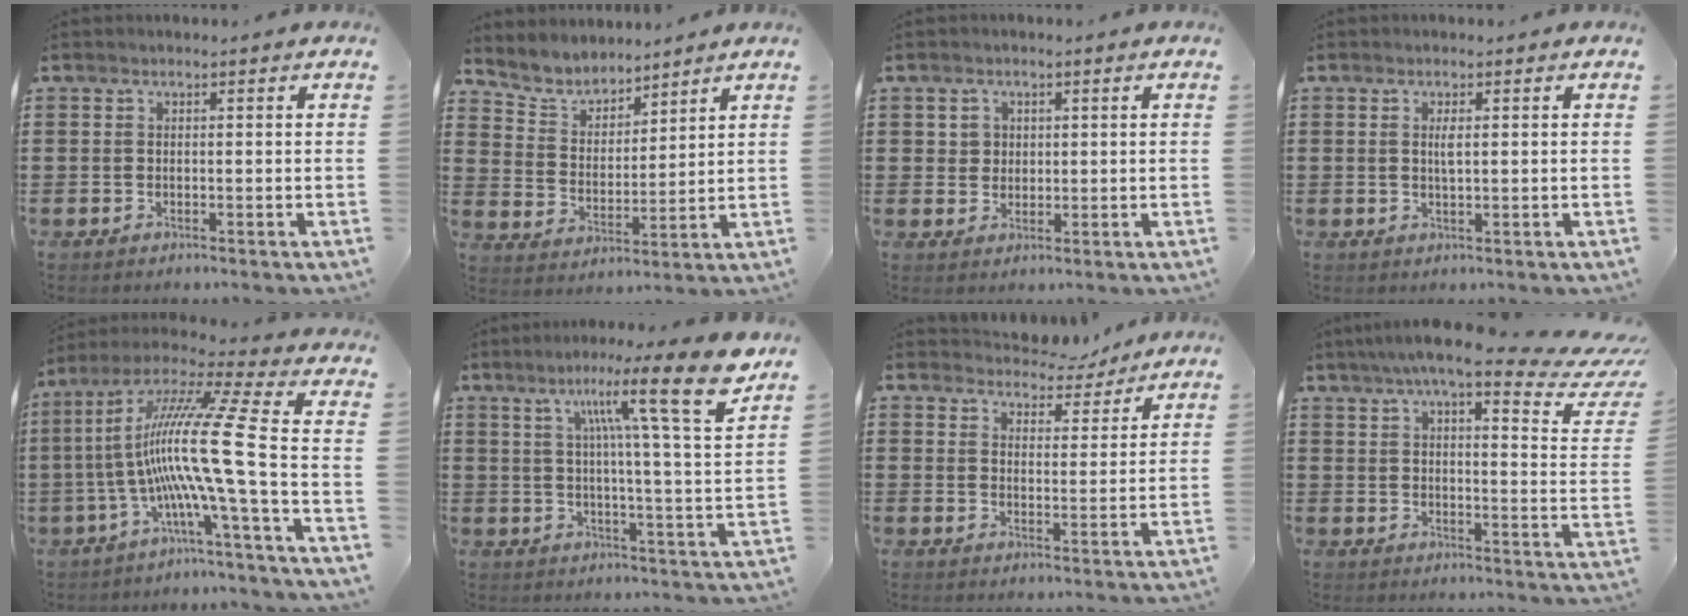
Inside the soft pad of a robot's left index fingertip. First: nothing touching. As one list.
[{"total": 5.5, "force": [5.1, 1.9, 0.1], "torque": [-0.035, -0.026, 0.091]}, {"total": 2.3, "force": [0.9, 2.1, 0.4], "torque": [-0.009, 0.005, 0.015]}, {"total": 1.7, "force": [0.4, 0.3, 1.6], "torque": [-0.033, 0.001, 0.005]}, {"total": 15.0, "force": [-3.3, 0.6, 14.6], "torque": [-0.315, -0.025, -0.084]}, {"total": 13.1, "force": [8.3, 0.2, 10.2], "torque": [-0.173, -0.040, 0.117]}, {"total": 5.2, "force": [5.1, 1.2, 0.3], "torque": [-0.021, -0.022, 0.092]}, {"total": 9.4, "force": [7.0, 0.7, 6.2], "torque": [-0.119, -0.037, 0.113]}]